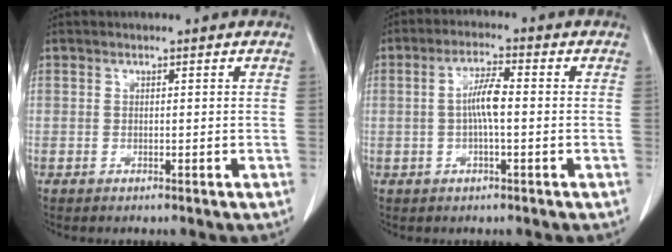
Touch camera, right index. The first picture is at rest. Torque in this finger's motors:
{"motor_torque": [0.18, -0.02, 0.14, 0.04]}